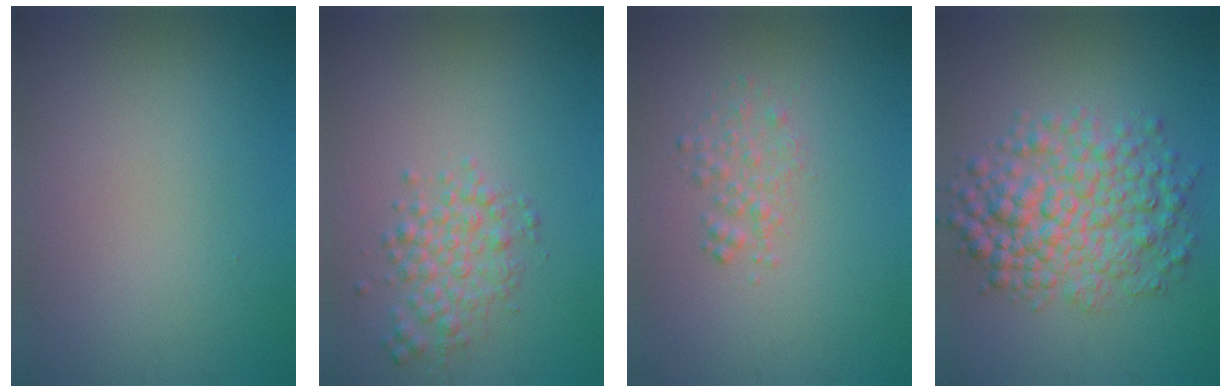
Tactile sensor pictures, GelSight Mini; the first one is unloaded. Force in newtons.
{"total": 2.8, "press": 2.8, "slide": 0.1}
{"total": 1.6, "press": 1.6, "slide": 0.1}
{"total": 6.8, "press": 6.8, "slide": 0.1}